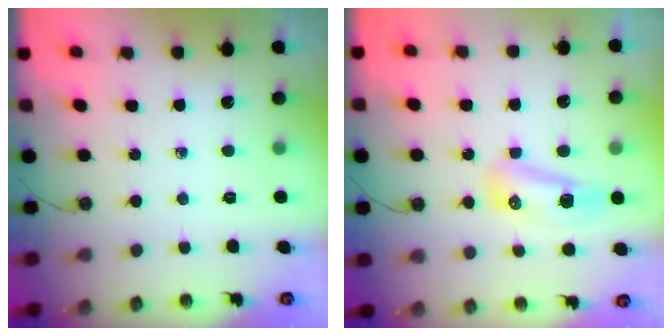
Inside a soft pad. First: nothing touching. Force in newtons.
{"total": 8.3, "press": 8.1, "slide": 1.5}